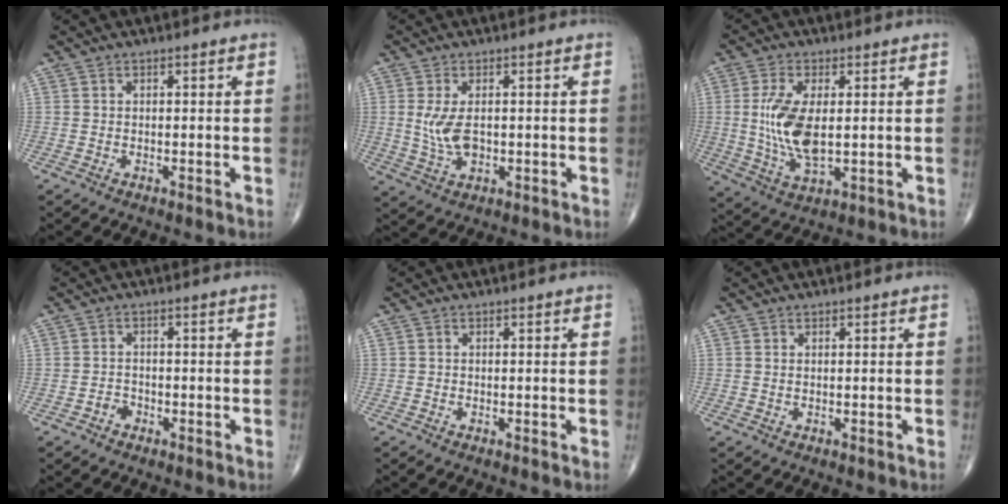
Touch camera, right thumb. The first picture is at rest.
{"total": 6.0, "force": [0.2, 3.3, 5.0], "torque": [-0.103, -0.011, 0.009]}
{"total": 11.2, "force": [0.6, 5.0, 10.0], "torque": [-0.204, -0.016, 0.019]}
{"total": 1.8, "force": [-1.1, 1.3, 0.5], "torque": [-0.003, 0.008, -0.024]}
{"total": 0.0}
{"total": 0.0}